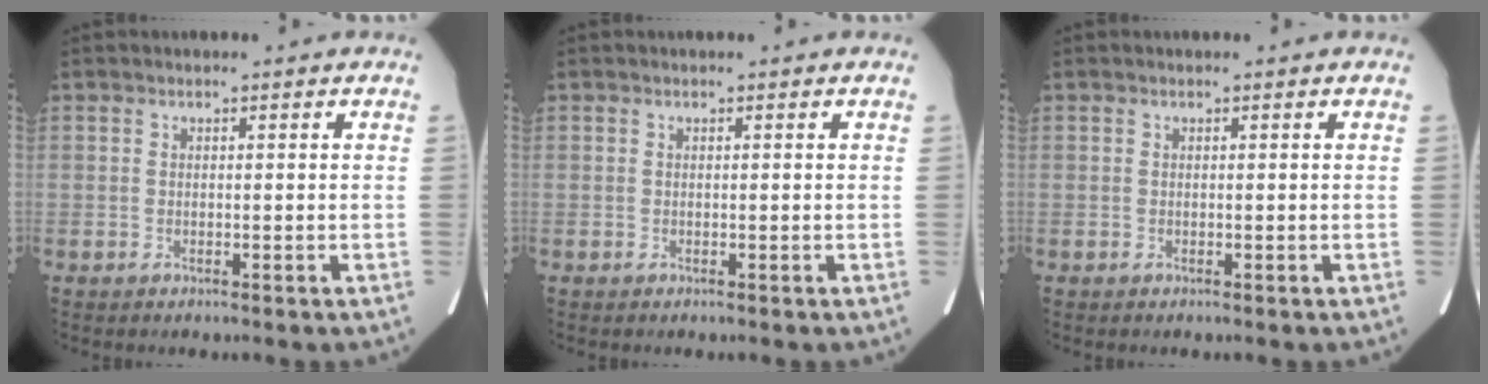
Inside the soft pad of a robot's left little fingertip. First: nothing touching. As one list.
[{"total": 0.0}, {"total": 0.0}]